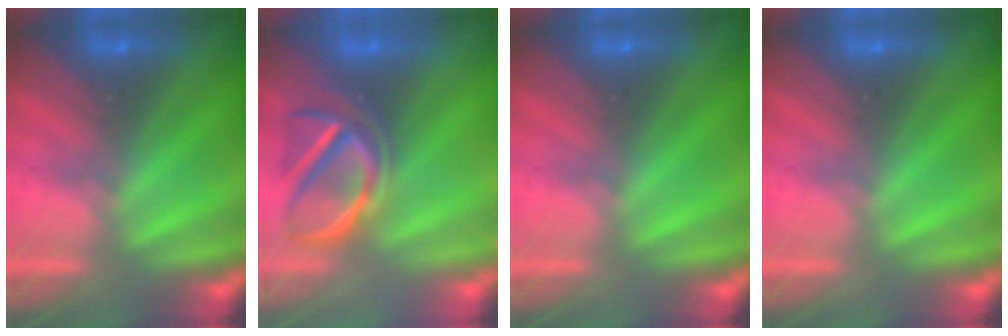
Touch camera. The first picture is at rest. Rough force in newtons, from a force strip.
{"total": 3.9}
{"total": 0.0}
{"total": 0.0}